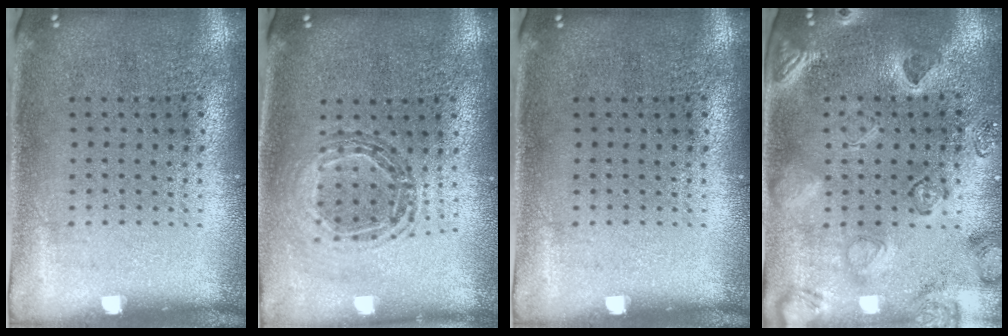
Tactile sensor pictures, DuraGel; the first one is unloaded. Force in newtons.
{"total": 0.9, "press": 0.9, "slide": 0.0}
{"total": 0.0}
{"total": 2.4, "press": 2.3, "slide": 0.7}